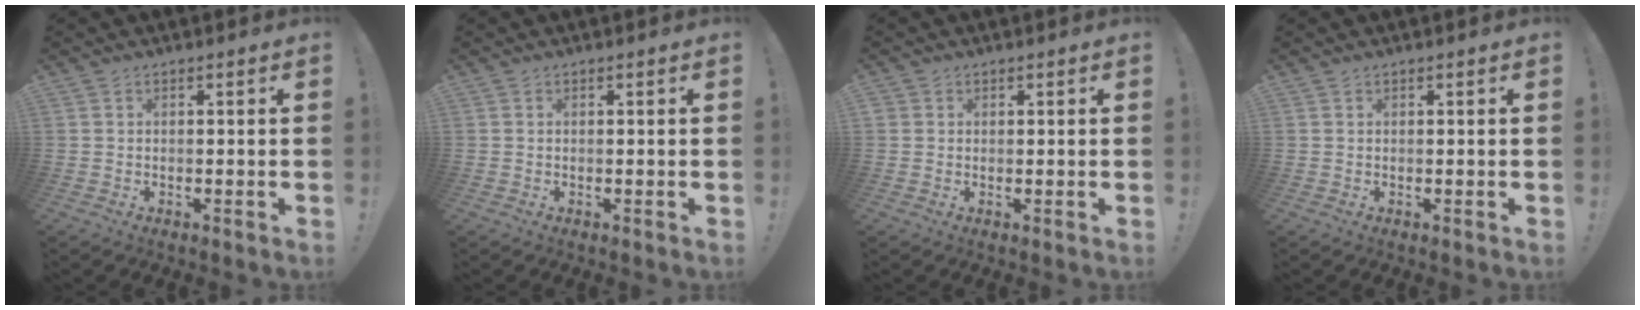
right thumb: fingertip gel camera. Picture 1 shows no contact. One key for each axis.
{"total": 0.0}
{"total": 1.4, "fx": 0.8, "fy": 1.1, "fz": 0.2, "tx": -0.006, "ty": 0.001, "tz": 0.016}
{"total": 0.0}